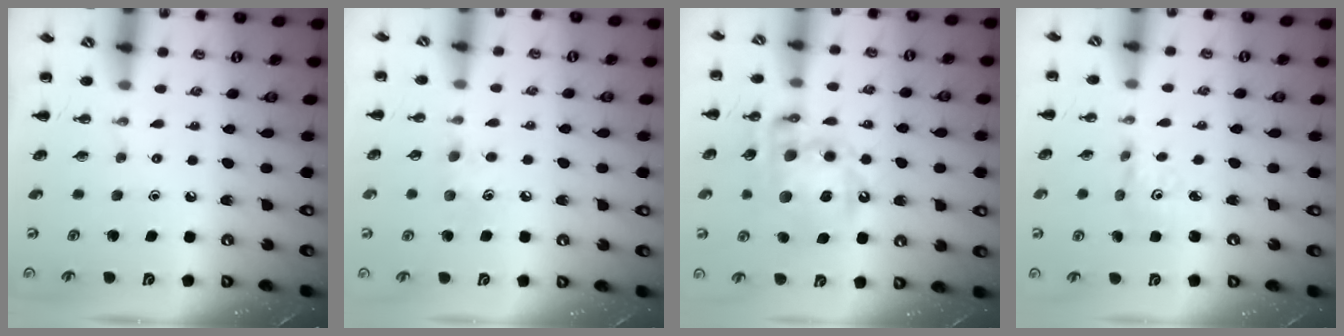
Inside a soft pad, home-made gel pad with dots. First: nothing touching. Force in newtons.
{"total": 6.7, "press": 6.5, "slide": 1.7}
{"total": 17.5, "press": 17.1, "slide": 3.7}
{"total": 2.3, "press": 2.2, "slide": 0.7}